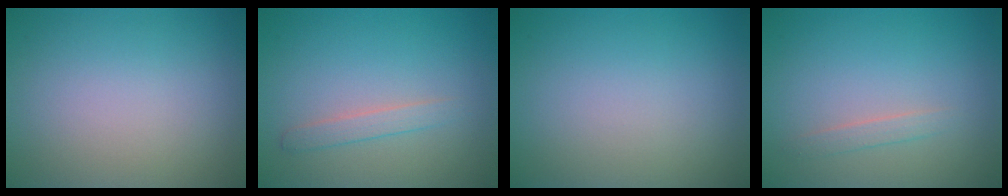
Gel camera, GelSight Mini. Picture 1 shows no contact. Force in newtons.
{"total": 1.4, "press": 1.4, "slide": 0.1}
{"total": 0.0}
{"total": 1.1, "press": 1.1, "slide": 0.0}